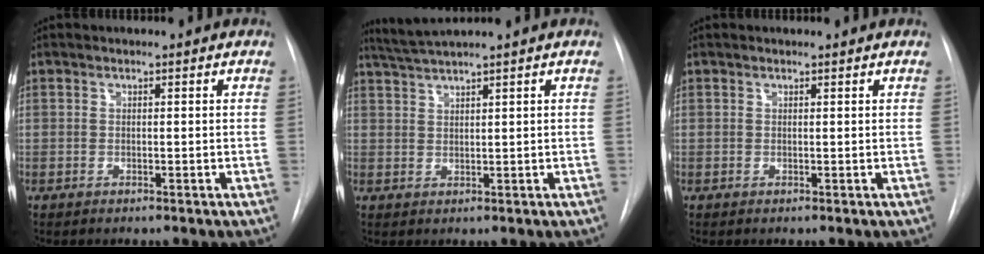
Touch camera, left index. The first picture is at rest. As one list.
[{"total": 3.8, "force": [3.3, -1.4, 1.1], "torque": [-0.031, 0.003, 0.072]}, {"total": 2.2, "force": [2.1, 0.2, 0.4], "torque": [-0.008, 0.019, 0.028]}]